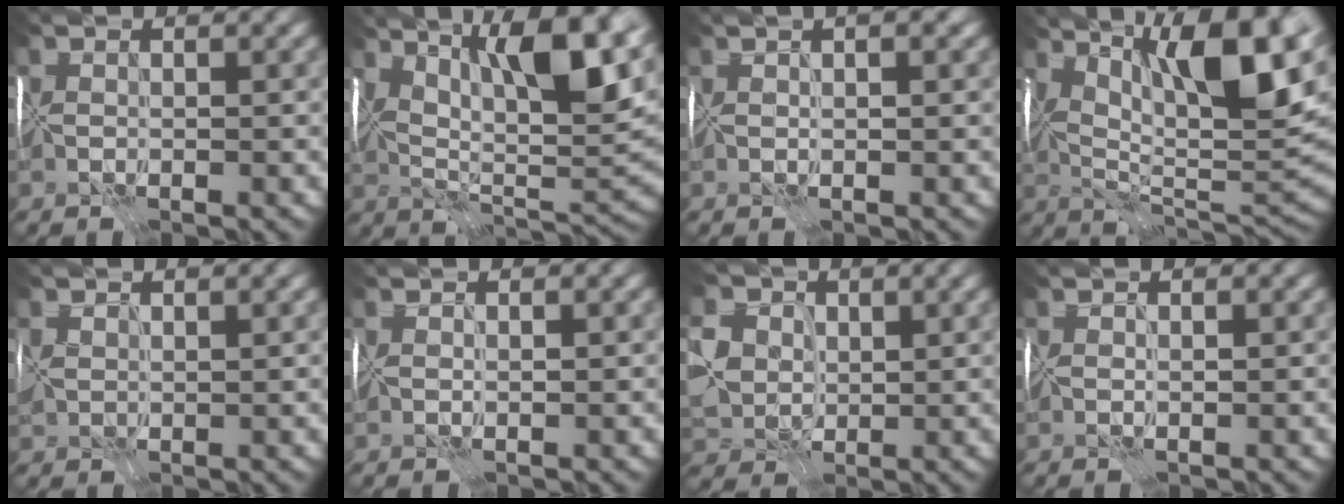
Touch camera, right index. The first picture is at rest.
{"total": 12.6, "force": [6.6, 4.2, 9.8], "torque": [-0.152, 0.006, 0.120]}
{"total": 4.4, "force": [2.8, 1.7, 3.0], "torque": [-0.031, 0.029, 0.037]}
{"total": 13.6, "force": [6.5, 4.9, 10.9], "torque": [-0.175, 0.007, 0.117]}
{"total": 4.3, "force": [2.9, 2.4, 2.0], "torque": [-0.044, 0.019, 0.056]}
{"total": 1.7, "force": [0.2, -1.1, -1.3], "torque": [0.028, -0.002, 0.006]}
{"total": 6.4, "force": [2.8, 5.3, 2.2], "torque": [-0.061, 0.021, 0.046]}
{"total": 2.1, "force": [0.3, -1.4, -1.5], "torque": [0.031, -0.001, 0.006]}